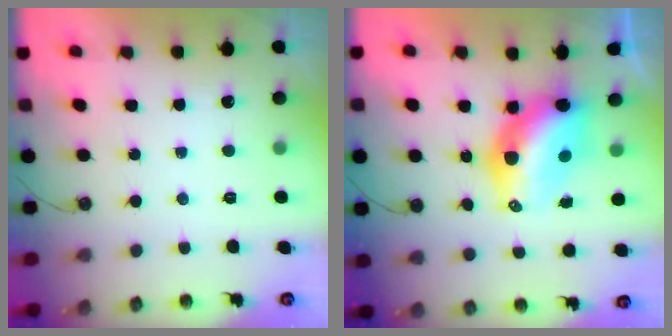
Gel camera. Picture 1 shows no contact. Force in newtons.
{"total": 12.2, "press": 11.5, "slide": 4.2}